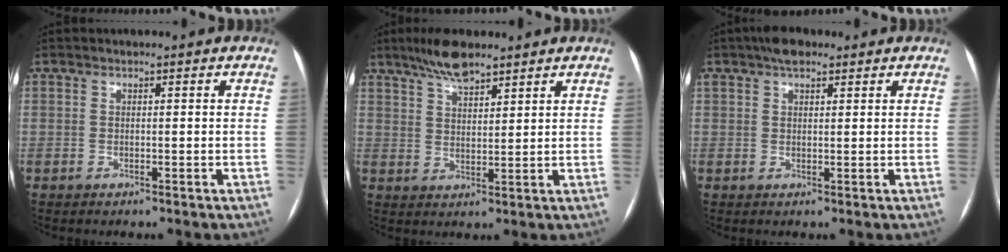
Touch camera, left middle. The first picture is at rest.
{"total": 6.5, "force": [5.2, 1.5, 3.7], "torque": [-0.075, 0.008, 0.097]}
{"total": 4.0, "force": [2.8, 1.6, 2.3], "torque": [-0.047, 0.017, 0.049]}